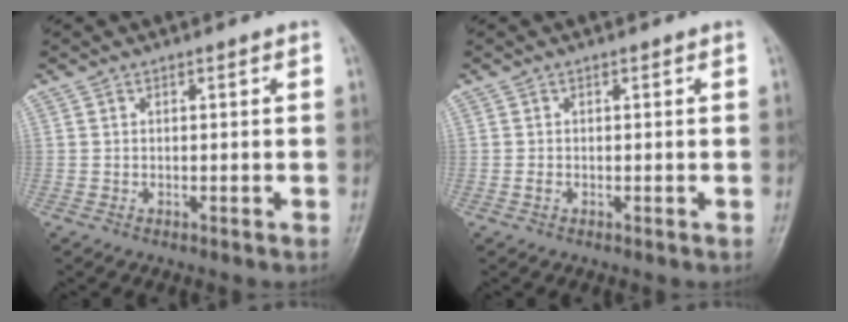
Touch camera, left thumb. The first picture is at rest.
{"total": 0.7, "force": [0.0, 0.5, 0.5], "torque": [-0.008, -0.001, -0.001]}